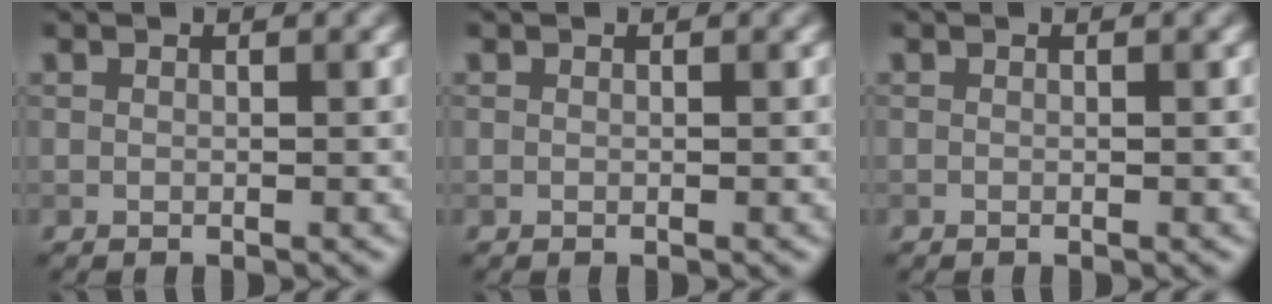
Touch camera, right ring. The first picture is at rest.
{"total": 0.0}
{"total": 0.0}